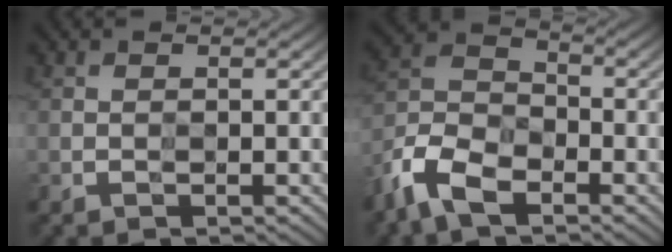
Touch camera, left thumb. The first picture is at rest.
{"total": 9.1, "force": [-6.6, 4.4, 4.5], "torque": [-0.093, -0.010, -0.145]}